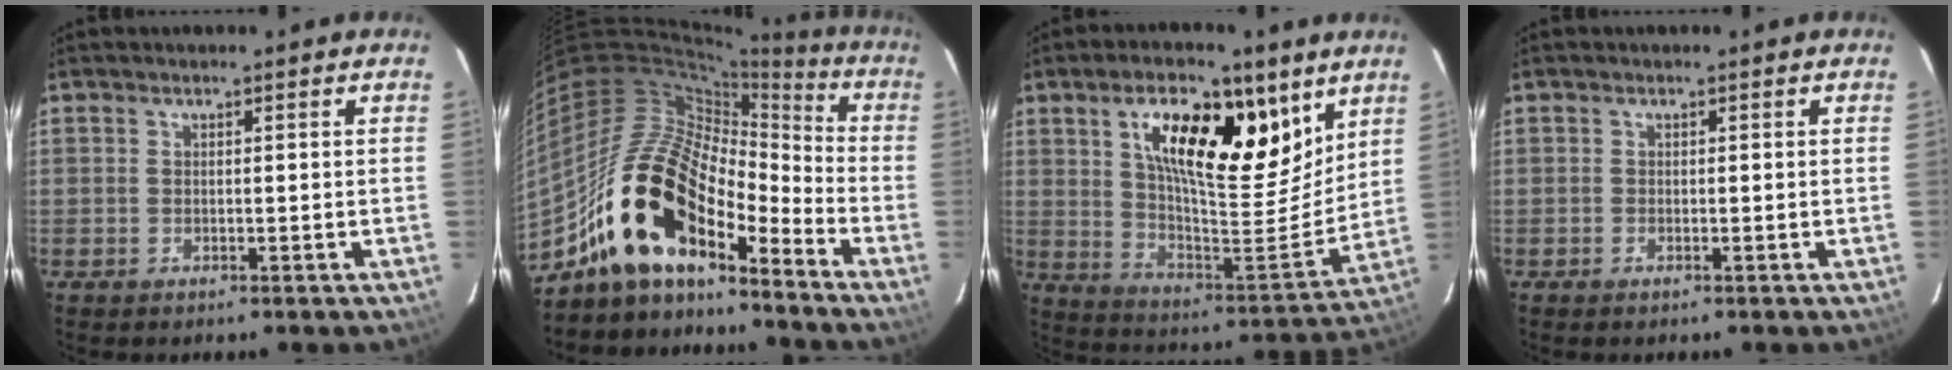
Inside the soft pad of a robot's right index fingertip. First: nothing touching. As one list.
[{"total": 20.4, "force": [-13.8, 8.5, 12.3], "torque": [-0.234, -0.006, -0.271]}, {"total": 20.3, "force": [10.6, 8.0, 15.3], "torque": [-0.244, 0.011, 0.182]}, {"total": 0.0}]